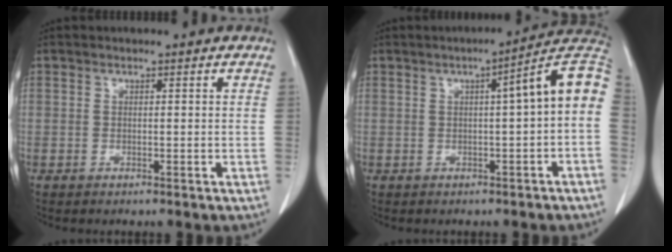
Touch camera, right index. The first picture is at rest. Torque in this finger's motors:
{"motor_torque": [0.85, -0.14, 0.37, 0.09]}